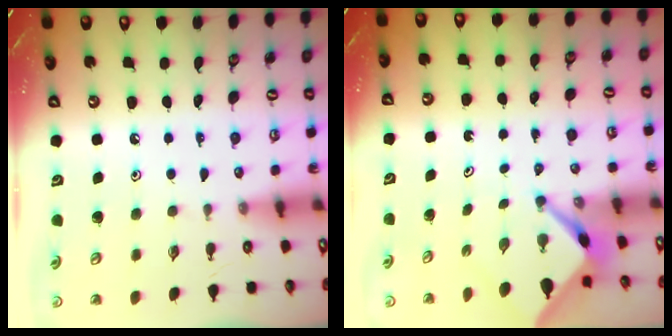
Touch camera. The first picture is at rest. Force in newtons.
{"total": 3.5, "press": 3.5, "slide": 0.2}